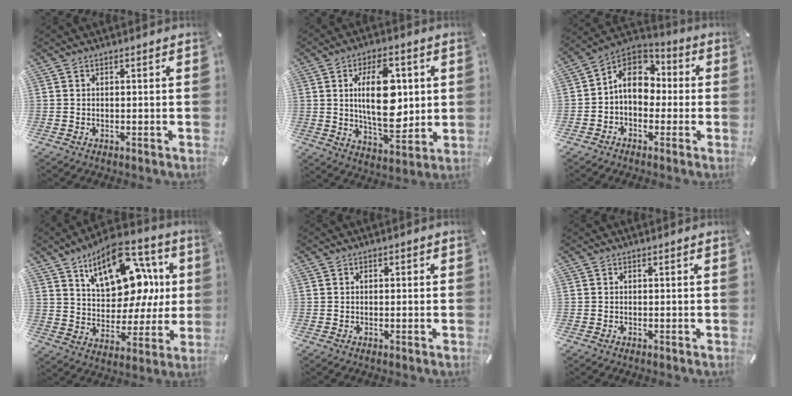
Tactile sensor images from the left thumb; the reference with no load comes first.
{"total": 16.8, "force": [2.4, 9.0, 14.0], "torque": [-0.248, -0.015, 0.032]}
{"total": 10.1, "force": [0.4, 8.2, 5.9], "torque": [-0.112, 0.009, 0.006]}
{"total": 18.8, "force": [8.9, 11.5, 11.9], "torque": [-0.175, -0.049, 0.160]}
{"total": 0.9, "force": [-0.1, 0.7, 0.6], "torque": [-0.010, 0.005, -0.004]}
{"total": 0.0}